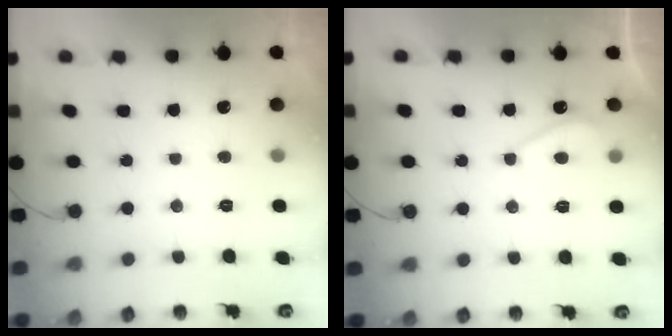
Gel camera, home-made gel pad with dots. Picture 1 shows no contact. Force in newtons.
{"total": 2.8, "press": 2.7, "slide": 0.5}